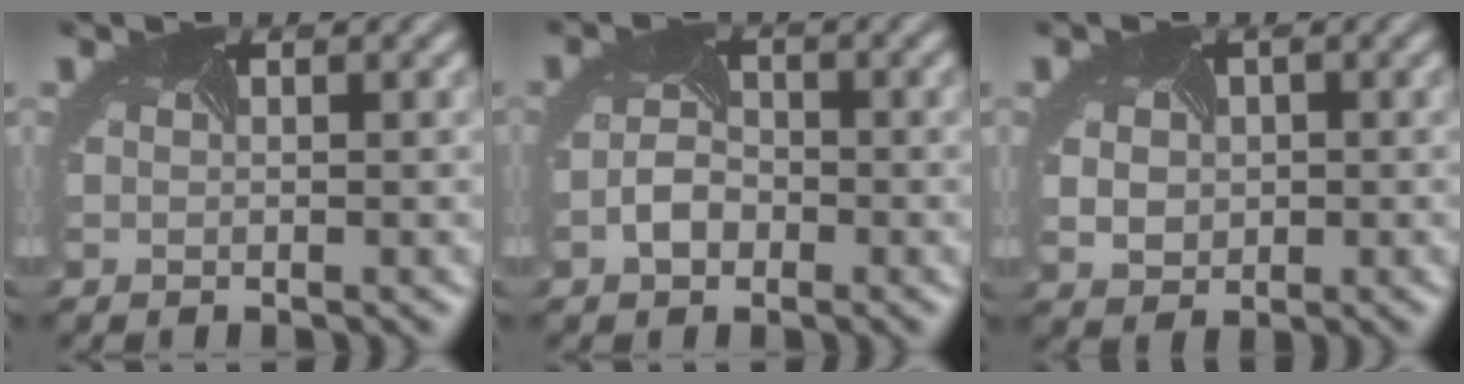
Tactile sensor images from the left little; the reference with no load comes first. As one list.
[{"total": 2.0, "force": [-1.3, 1.2, 0.8], "torque": [-0.030, -0.004, -0.020]}, {"total": 2.8, "force": [0.0, 2.5, 1.3], "torque": [-0.030, 0.000, 0.004]}]